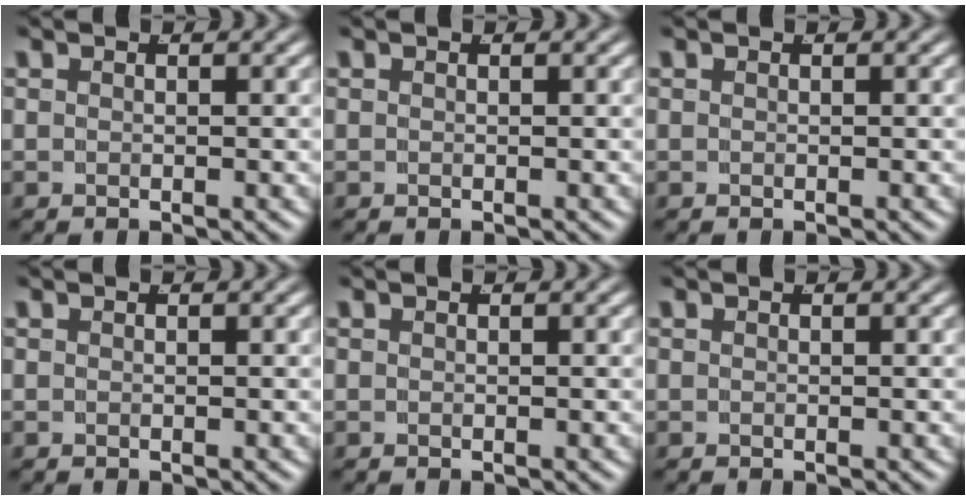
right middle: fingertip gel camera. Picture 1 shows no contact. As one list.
[{"total": 0.0}, {"total": 0.0}, {"total": 0.0}, {"total": 0.0}, {"total": 0.0}]